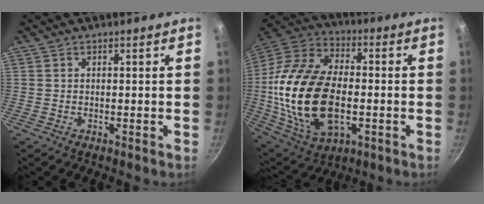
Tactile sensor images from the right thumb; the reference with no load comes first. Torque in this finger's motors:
{"motor_torque": [-0.66, 2.01, 2.50, -0.28, 0.75]}